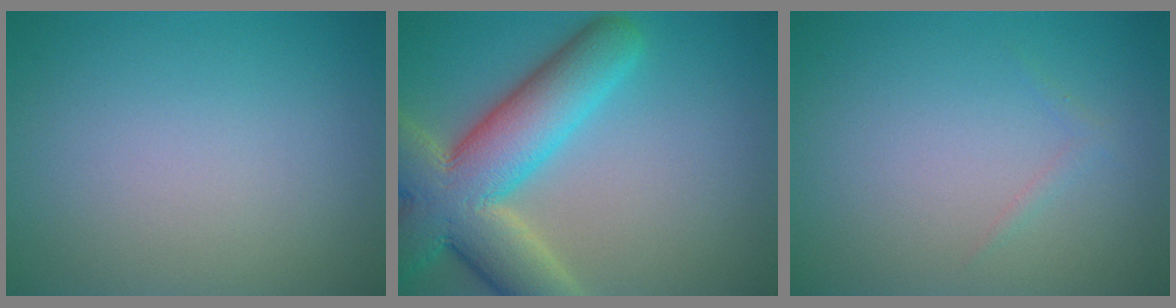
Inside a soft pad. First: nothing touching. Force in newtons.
{"total": 10.8, "press": 10.7, "slide": 0.8}
{"total": 0.6, "press": 0.6, "slide": 0.0}